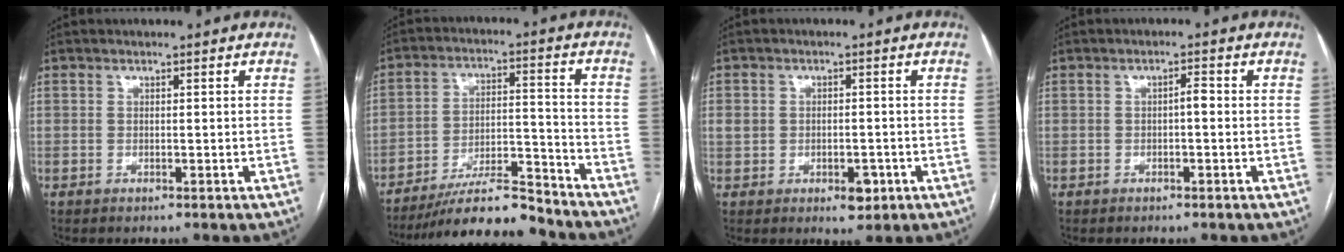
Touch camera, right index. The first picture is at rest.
{"total": 13.3, "force": [-12.1, 1.6, 5.3], "torque": [-0.083, 0.016, -0.206]}
{"total": 4.9, "force": [-1.3, 3.4, 3.3], "torque": [-0.046, 0.011, -0.007]}
{"total": 1.5, "force": [-0.2, 0.4, 1.5], "torque": [-0.022, 0.004, -0.005]}